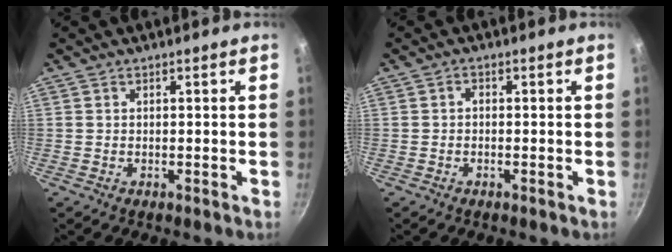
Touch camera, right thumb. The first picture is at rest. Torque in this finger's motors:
{"motor_torque": [-0.26, -0.54, 0.31, 0.39, -0.06]}